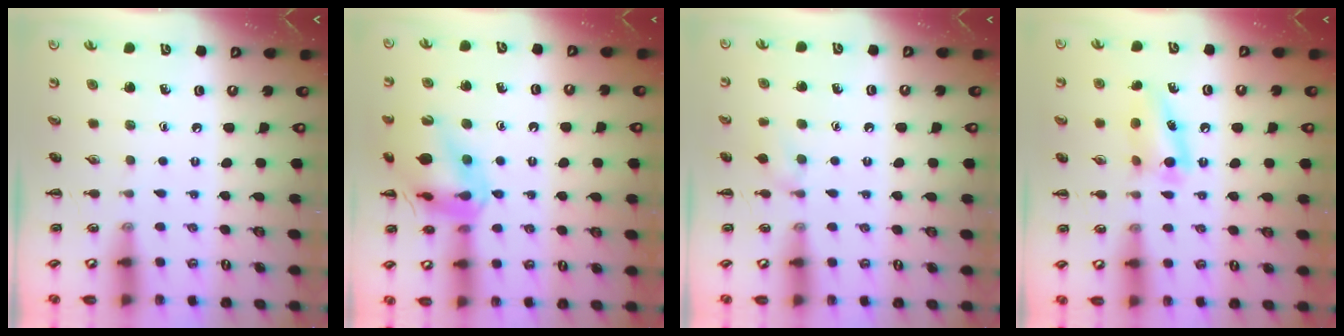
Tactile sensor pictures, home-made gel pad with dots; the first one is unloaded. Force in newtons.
{"total": 16.5, "press": 16.4, "slide": 2.1}
{"total": 7.0, "press": 6.6, "slide": 2.1}
{"total": 5.9, "press": 5.8, "slide": 1.2}